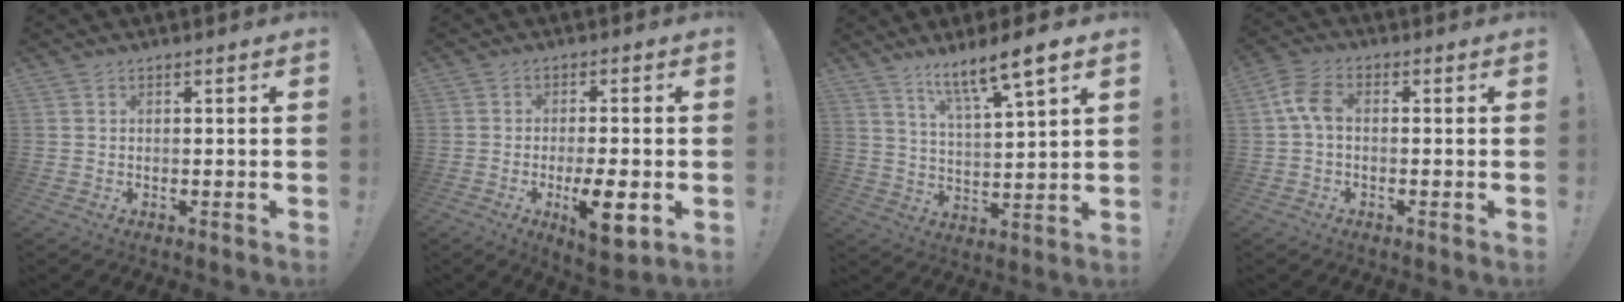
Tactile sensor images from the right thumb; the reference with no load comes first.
{"total": 9.2, "force": [-3.2, 2.2, 8.4], "torque": [-0.133, -0.004, -0.054]}
{"total": 10.4, "force": [7.6, 0.5, 7.0], "torque": [-0.109, -0.049, 0.123]}
{"total": 6.0, "force": [0.1, 3.6, 4.9], "torque": [-0.102, 0.011, 0.005]}